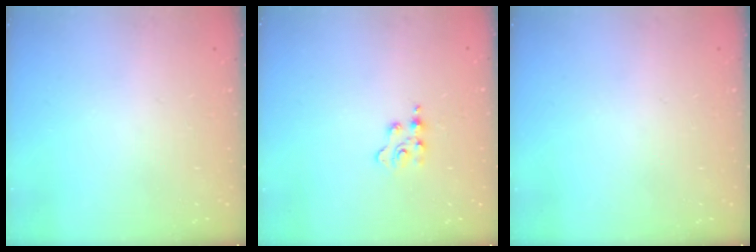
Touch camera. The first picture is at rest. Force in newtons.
{"total": 2.1, "press": 2.1, "slide": 0.3}
{"total": 0.0}